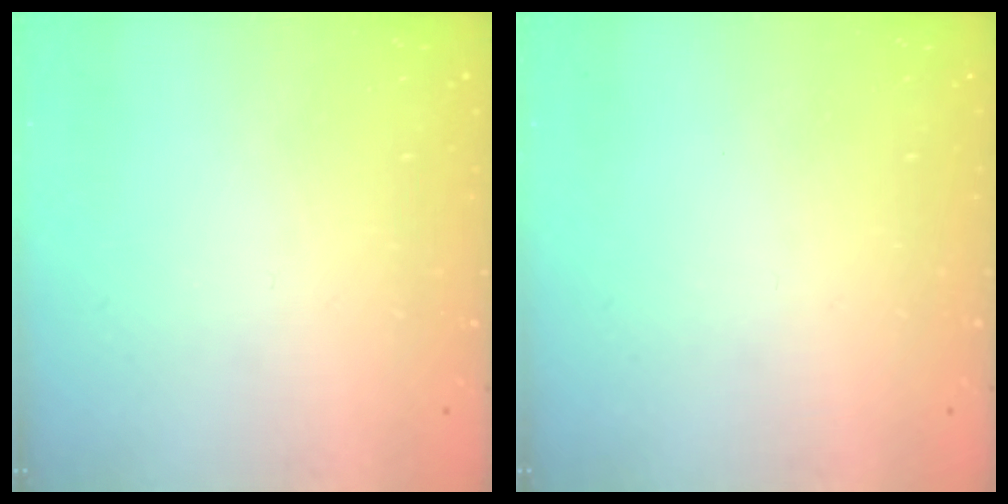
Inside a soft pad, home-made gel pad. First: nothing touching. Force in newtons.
{"total": 0.0}